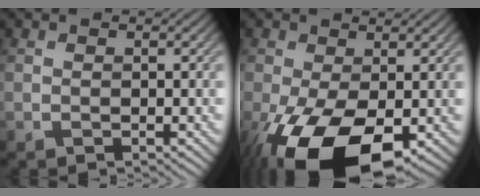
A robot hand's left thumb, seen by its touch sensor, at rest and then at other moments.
{"total": 14.0, "force": [-5.1, 7.3, 10.9], "torque": [-0.224, -0.050, -0.072]}